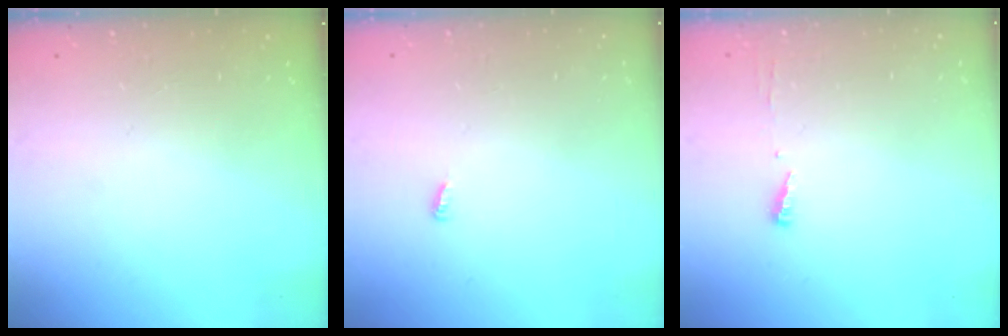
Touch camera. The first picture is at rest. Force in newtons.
{"total": 2.6, "press": 2.6, "slide": 0.2}
{"total": 3.7, "press": 3.7, "slide": 0.5}